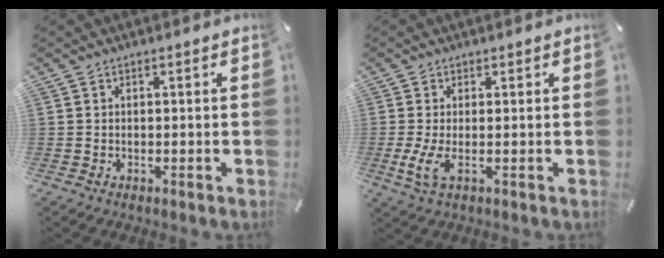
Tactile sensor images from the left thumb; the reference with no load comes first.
{"total": 4.6, "force": [-0.4, 1.6, 4.3], "torque": [-0.108, -0.017, -0.010]}